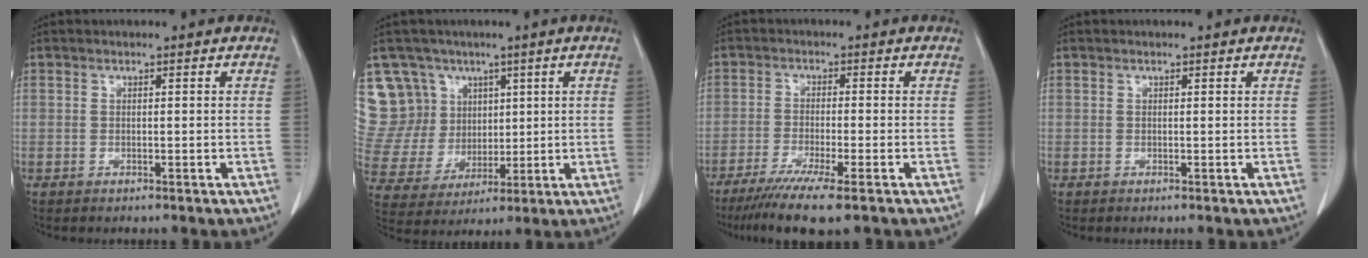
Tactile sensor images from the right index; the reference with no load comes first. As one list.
[{"total": 14.4, "force": [7.6, 12.1, 2.3], "torque": [-0.084, 0.061, 0.176]}, {"total": 8.9, "force": [-6.1, 0.0, 6.4], "torque": [-0.105, -0.023, -0.096]}, {"total": 0.0}]